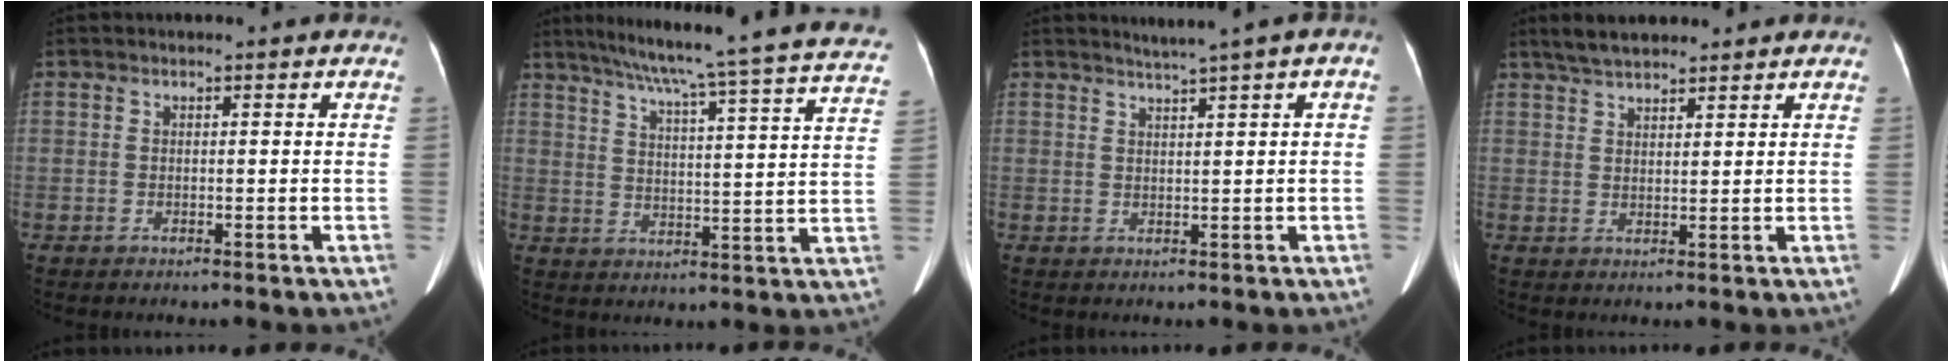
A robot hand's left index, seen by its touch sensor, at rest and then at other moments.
{"total": 27.7, "force": [24.1, -0.1, 13.6], "torque": [-0.213, -0.043, 0.297]}
{"total": 2.8, "force": [1.7, -0.4, 2.2], "torque": [-0.035, 0.011, 0.032]}
{"total": 5.5, "force": [4.7, 1.5, 2.4], "torque": [-0.049, 0.020, 0.083]}